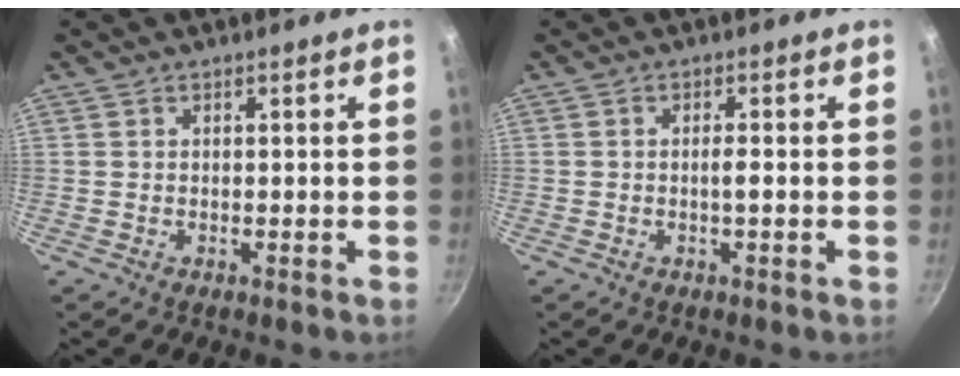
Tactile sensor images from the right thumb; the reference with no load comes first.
{"total": 1.5, "force": [-0.4, 0.1, 1.4], "torque": [-0.032, 0.005, -0.006]}